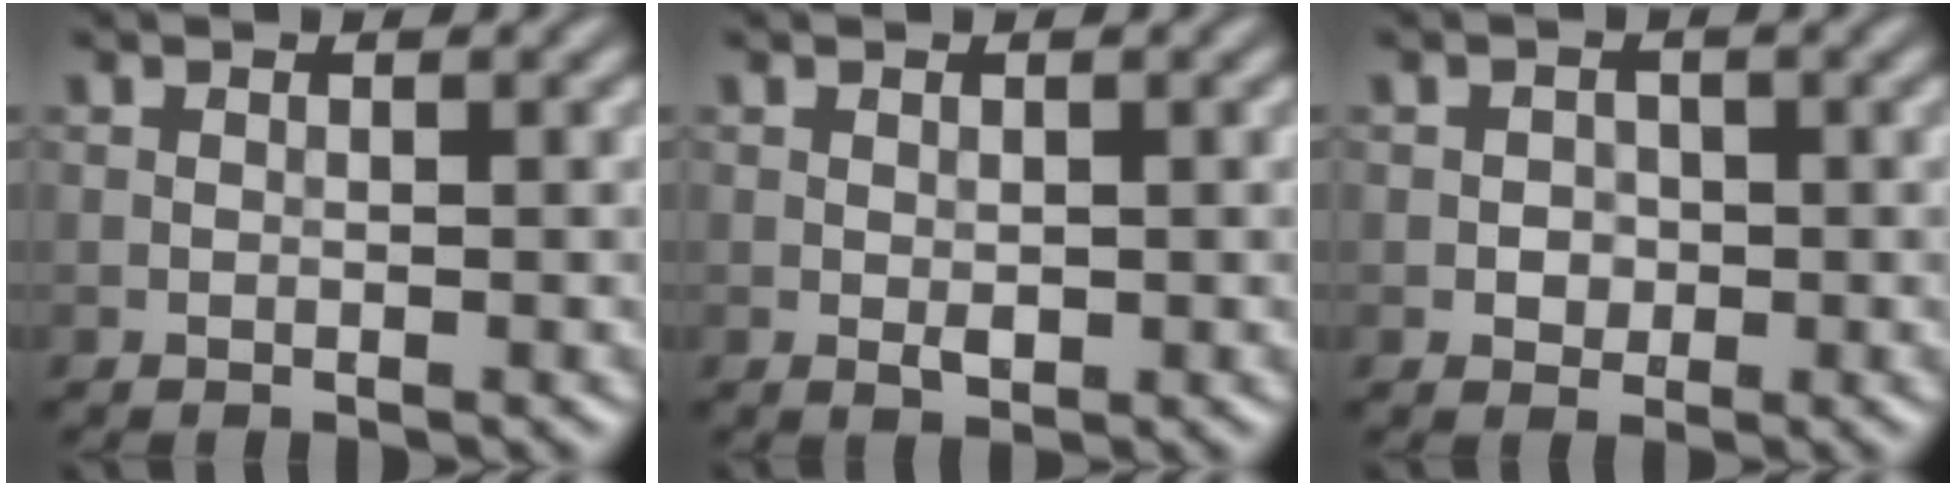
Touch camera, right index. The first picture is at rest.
{"total": 1.0, "force": [-0.1, 0.6, 0.8], "torque": [-0.010, -0.003, 0.000]}
{"total": 1.5, "force": [-0.2, 1.4, 0.6], "torque": [-0.003, -0.001, -0.006]}